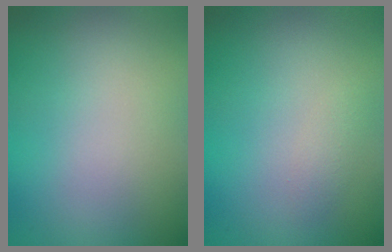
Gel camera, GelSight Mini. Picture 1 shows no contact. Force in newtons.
{"total": 0.8, "press": 0.8, "slide": 0.0}